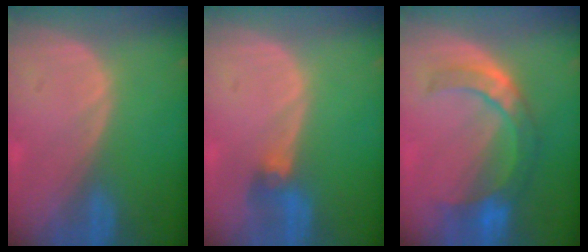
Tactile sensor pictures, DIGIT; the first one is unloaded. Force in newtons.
{"total": 2.9, "press": 2.6, "slide": 1.2}
{"total": 7.5, "press": 7.2, "slide": 1.8}